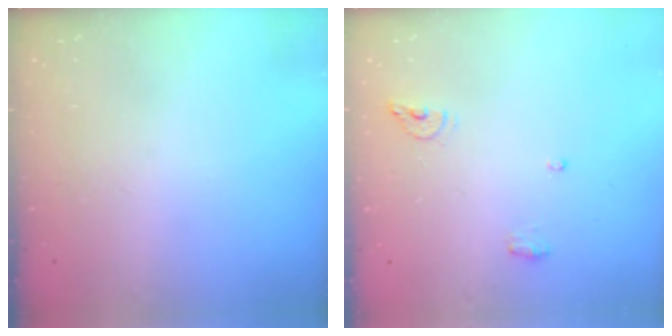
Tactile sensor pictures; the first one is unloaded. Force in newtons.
{"total": 6.2, "press": 6.0, "slide": 1.4}